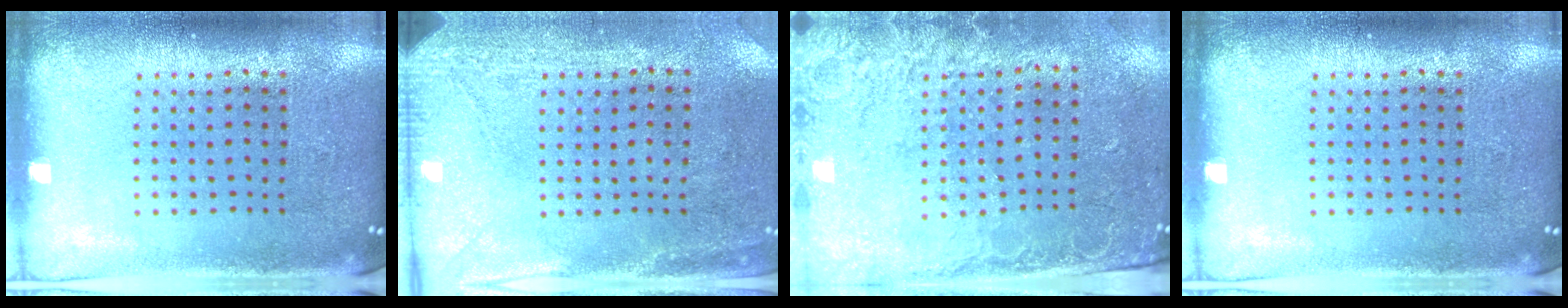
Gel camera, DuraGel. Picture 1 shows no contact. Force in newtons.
{"total": 3.0, "press": 2.3, "slide": 1.8}
{"total": 2.6, "press": 2.1, "slide": 1.4}
{"total": 0.0}